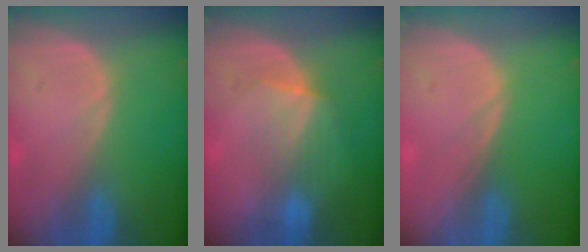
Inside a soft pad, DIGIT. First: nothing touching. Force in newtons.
{"total": 4.6, "press": 4.4, "slide": 1.1}
{"total": 0.0}